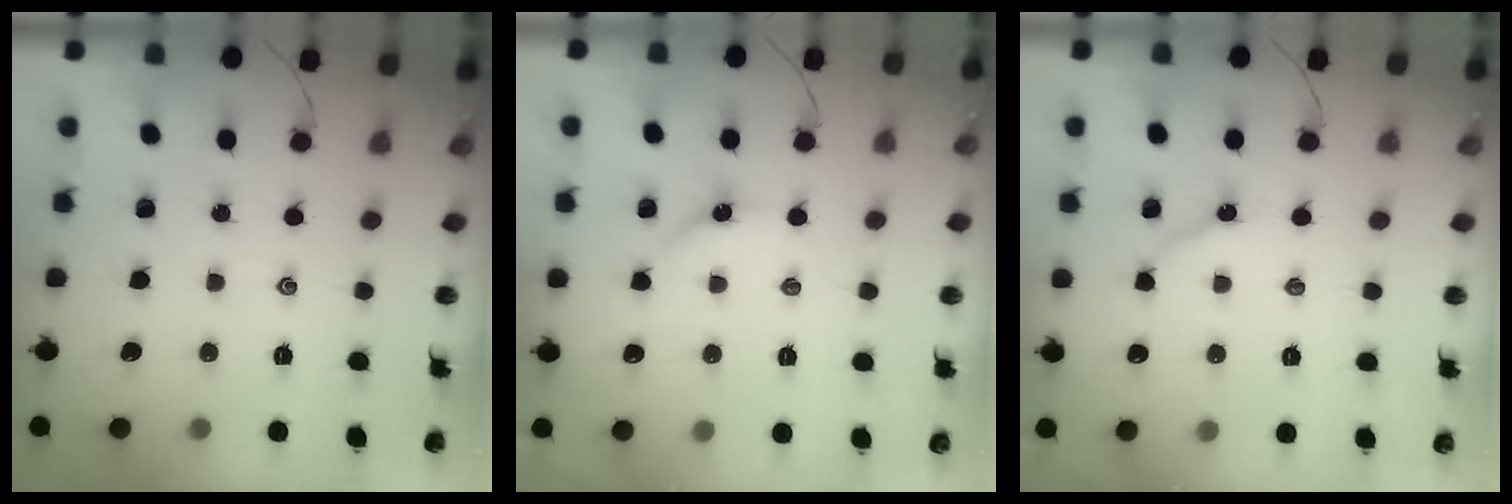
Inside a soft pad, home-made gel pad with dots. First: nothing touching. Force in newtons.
{"total": 4.8, "press": 4.8, "slide": 0.6}
{"total": 4.7, "press": 4.7, "slide": 0.4}